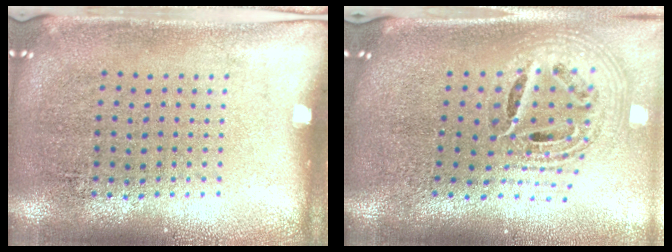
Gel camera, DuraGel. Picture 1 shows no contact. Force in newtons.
{"total": 1.9, "press": 1.4, "slide": 1.2}